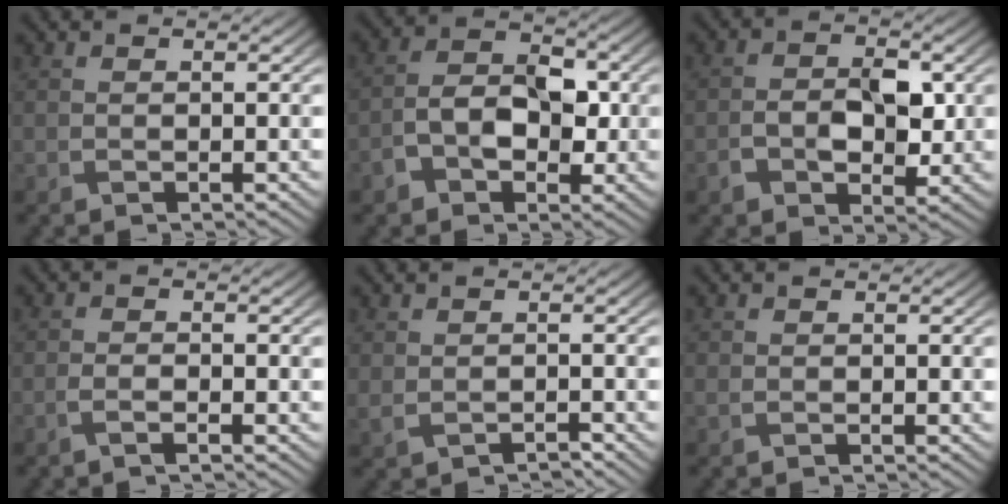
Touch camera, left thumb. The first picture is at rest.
{"total": 6.1, "force": [-1.7, 3.9, 4.3], "torque": [-0.074, 0.002, -0.036]}
{"total": 5.6, "force": [-0.9, 3.3, 4.4], "torque": [-0.075, -0.002, -0.015]}
{"total": 1.5, "force": [-0.9, 0.3, 1.2], "torque": [-0.027, 0.003, -0.021]}
{"total": 1.6, "force": [-0.9, 0.8, 1.1], "torque": [-0.027, -0.004, -0.014]}
{"total": 0.6, "force": [-0.1, 0.5, 0.4], "torque": [-0.013, -0.002, -0.002]}